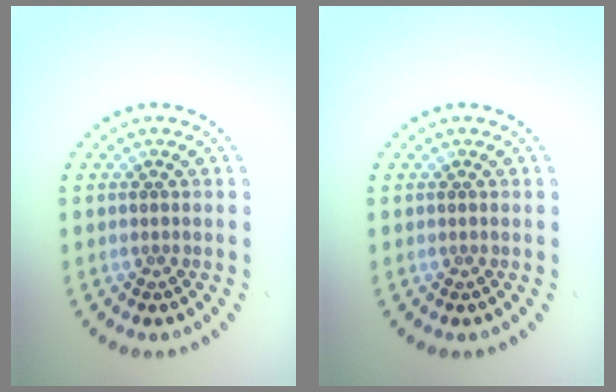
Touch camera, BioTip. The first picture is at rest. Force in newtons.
{"total": 0.0}